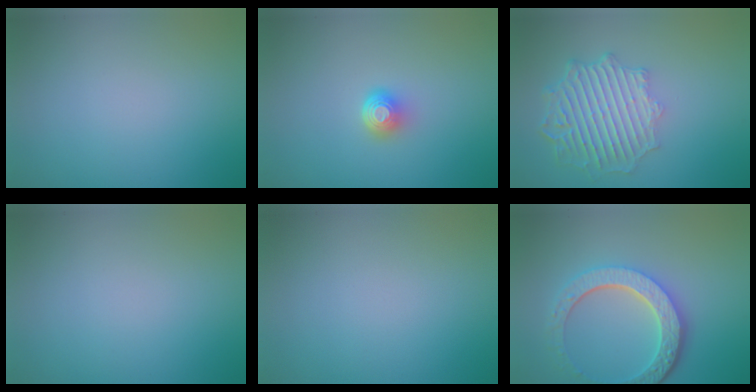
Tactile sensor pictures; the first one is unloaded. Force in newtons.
{"total": 2.0, "press": 1.3, "slide": 1.5}
{"total": 6.0, "press": 4.6, "slide": 3.9}
{"total": 0.0}
{"total": 0.0}
{"total": 5.8, "press": 4.4, "slide": 3.7}